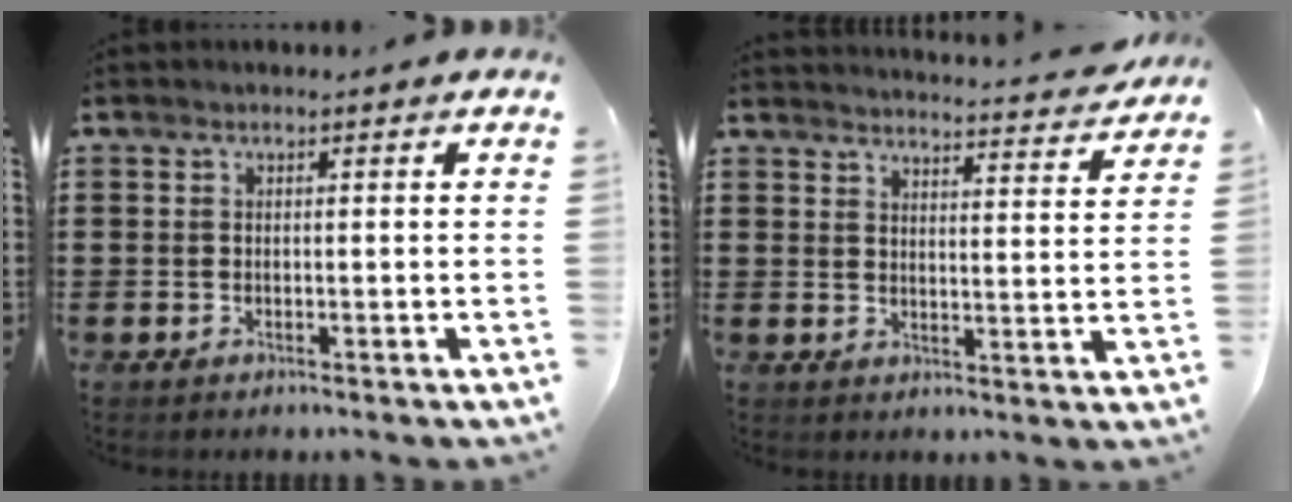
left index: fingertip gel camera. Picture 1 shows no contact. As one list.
[{"total": 3.8, "force": [3.7, -0.5, 0.5], "torque": [-0.018, -0.032, 0.061]}]